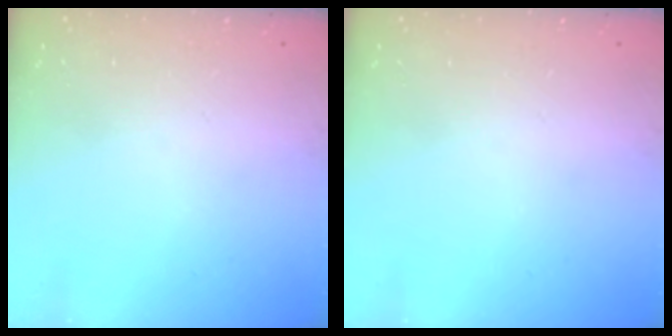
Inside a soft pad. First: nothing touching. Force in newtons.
{"total": 0.0}